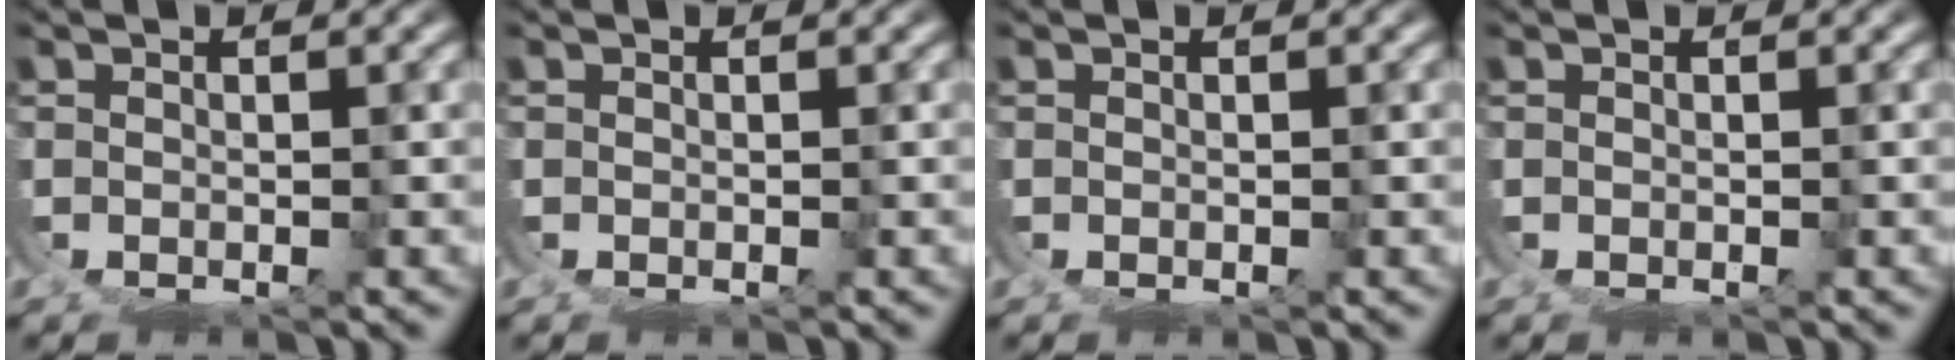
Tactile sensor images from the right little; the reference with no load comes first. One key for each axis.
{"total": 0.0}
{"total": 0.0}
{"total": 0.0}